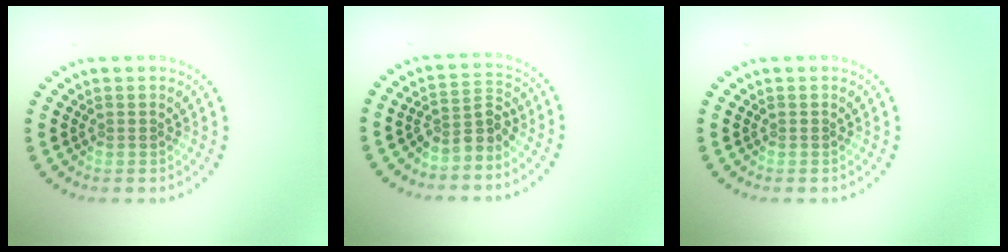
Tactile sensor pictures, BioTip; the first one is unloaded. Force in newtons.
{"total": 2.7, "press": 2.0, "slide": 1.8}
{"total": 0.0}